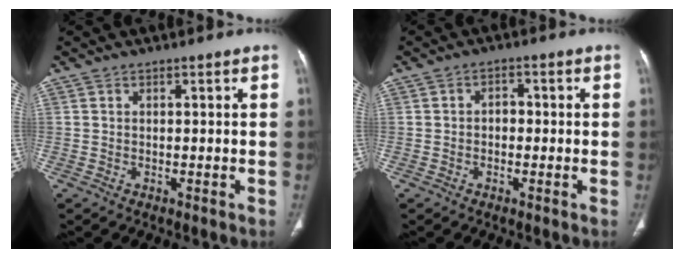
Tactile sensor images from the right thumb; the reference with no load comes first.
{"total": 2.2, "force": [-0.3, 1.7, 1.4], "torque": [-0.010, 0.012, -0.011]}